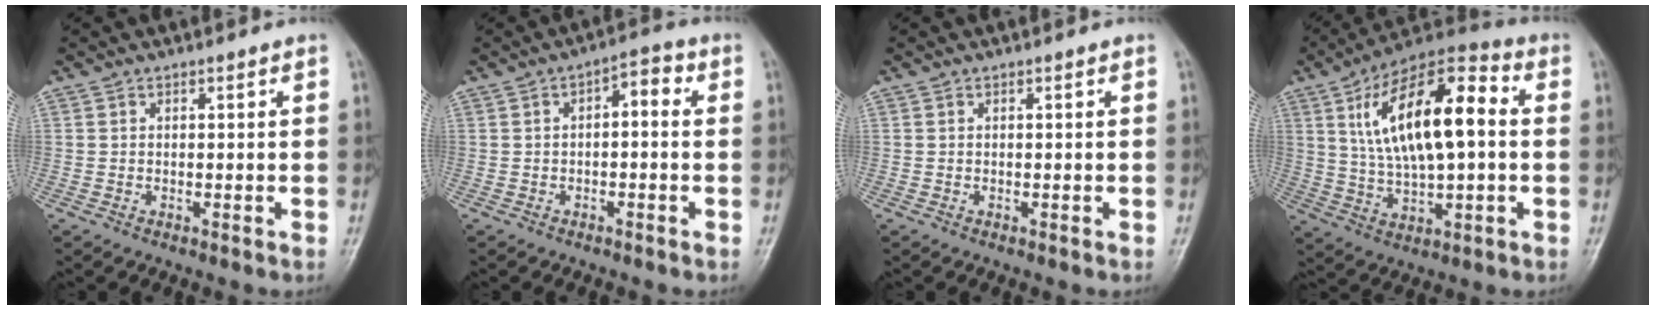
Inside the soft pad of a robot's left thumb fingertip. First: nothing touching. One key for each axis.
{"total": 4.6, "fx": 0.4, "fy": 2.2, "fz": 4.0, "tx": -0.044, "ty": 0.023, "tz": -0.004}
{"total": 0.0}
{"total": 19.5, "fx": 3.5, "fy": 8.2, "fz": 17.3, "tx": -0.286, "ty": 0.023, "tz": 0.054}